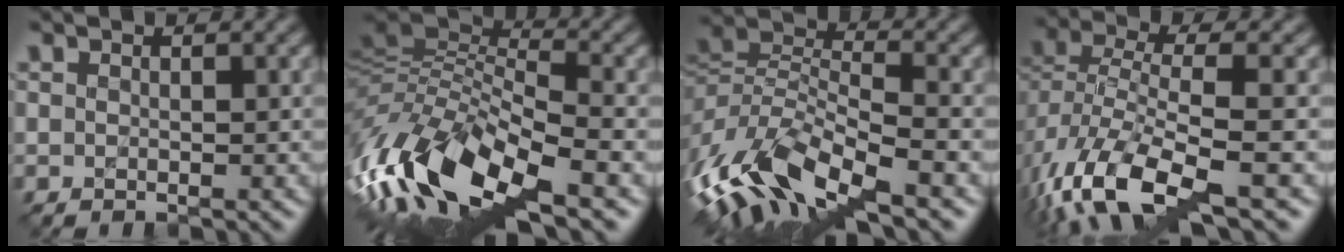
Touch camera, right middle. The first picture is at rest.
{"total": 13.6, "force": [-6.4, 5.0, 10.9], "torque": [-0.233, 0.001, -0.122]}
{"total": 9.7, "force": [-5.2, 3.8, 7.2], "torque": [-0.141, 0.002, -0.110]}
{"total": 8.5, "force": [-4.1, 3.2, 6.7], "torque": [-0.143, -0.005, -0.084]}